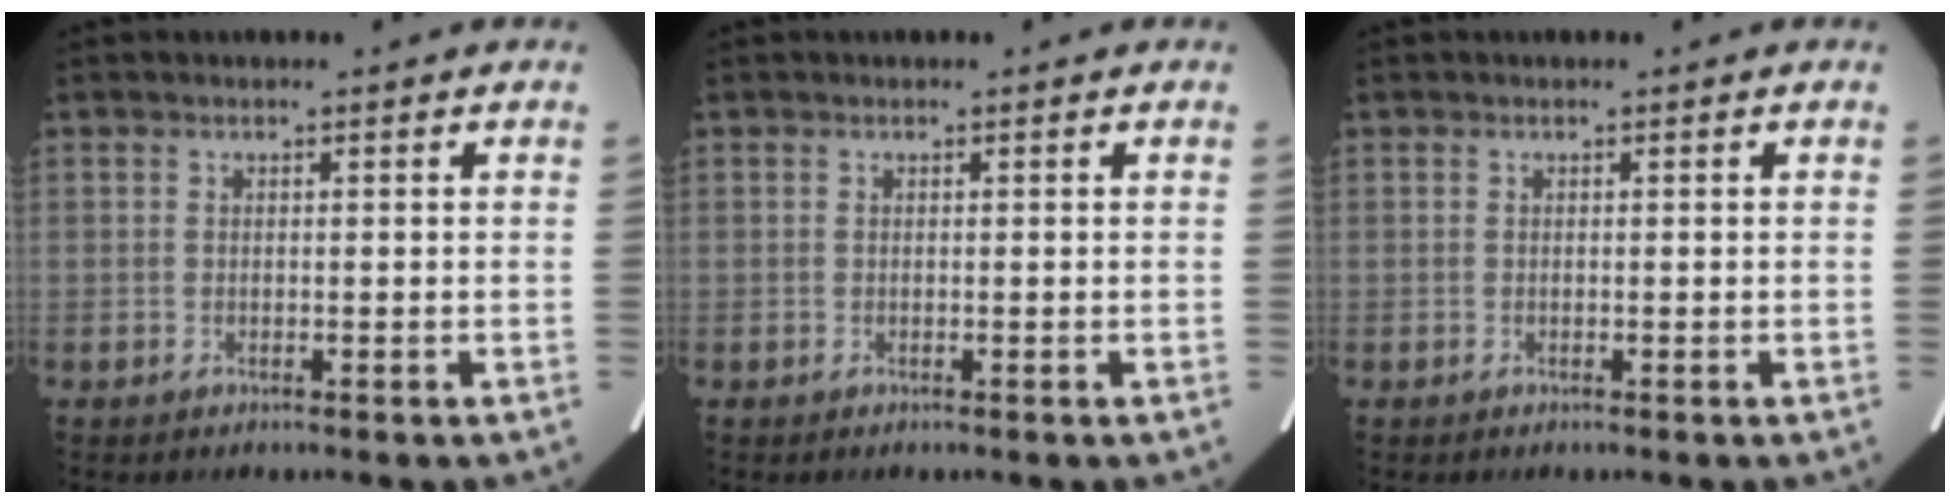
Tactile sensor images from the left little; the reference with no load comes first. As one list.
[{"total": 0.0}, {"total": 0.0}]